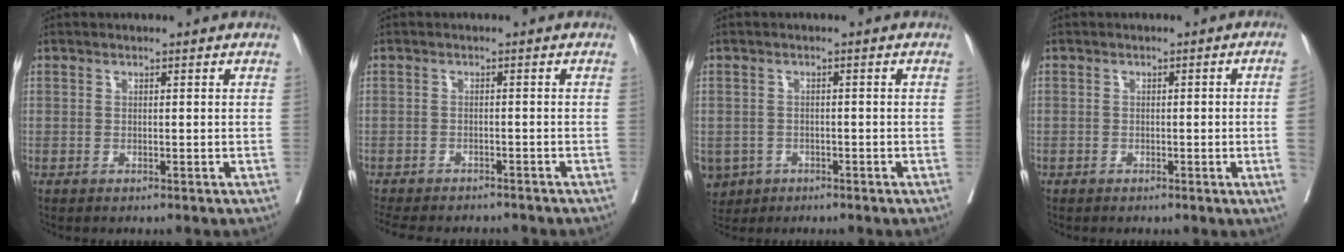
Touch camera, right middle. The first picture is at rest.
{"total": 11.6, "force": [-10.3, 3.6, 4.1], "torque": [-0.084, -0.009, -0.132]}
{"total": 6.2, "force": [-3.2, 5.0, 1.7], "torque": [-0.045, -0.002, -0.046]}
{"total": 3.0, "force": [-0.6, -0.6, 2.9], "torque": [-0.040, -0.001, -0.005]}